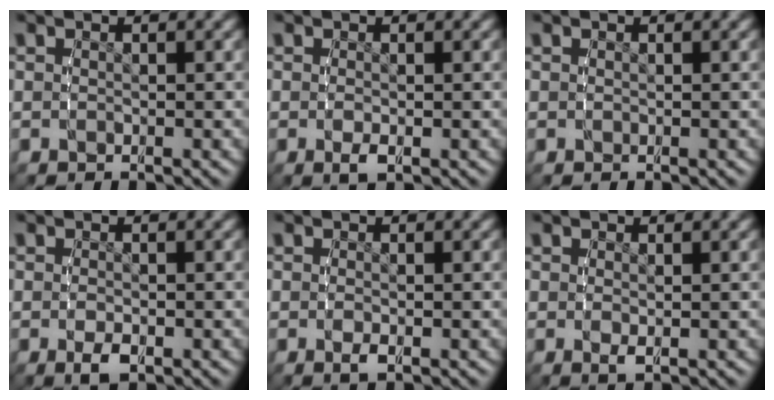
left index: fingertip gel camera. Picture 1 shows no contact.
{"total": 1.1, "force": [-0.4, 0.3, 1.1], "torque": [-0.025, -0.003, -0.006]}
{"total": 0.0}
{"total": 1.7, "force": [-0.7, 0.7, 1.4], "torque": [-0.027, -0.004, -0.013]}
{"total": 0.9, "force": [-0.3, 0.1, 0.9], "torque": [-0.022, -0.001, -0.005]}
{"total": 0.9, "force": [0.1, -0.1, 0.8], "torque": [-0.020, -0.006, 0.004]}